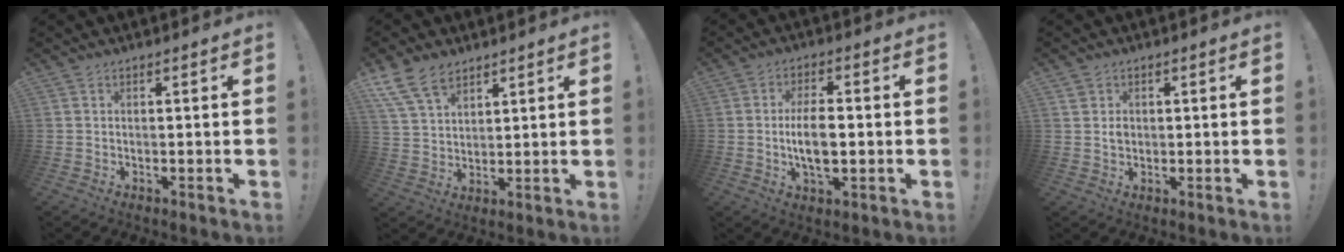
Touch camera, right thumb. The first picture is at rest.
{"total": 11.0, "force": [7.6, 6.4, 4.8], "torque": [-0.095, -0.034, 0.150]}
{"total": 9.0, "force": [-0.8, 4.1, 8.0], "torque": [-0.141, -0.007, -0.022]}
{"total": 2.2, "force": [0.5, 1.9, 1.0], "torque": [-0.005, -0.002, 0.005]}